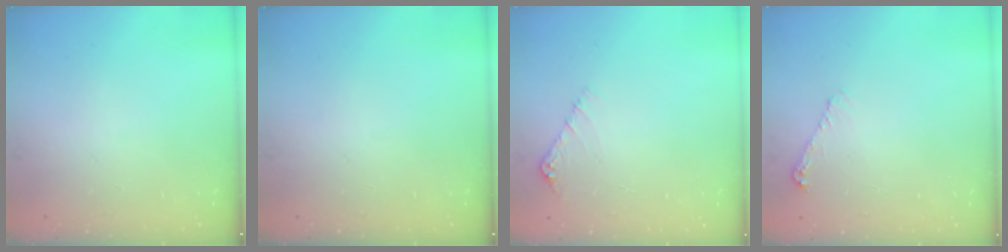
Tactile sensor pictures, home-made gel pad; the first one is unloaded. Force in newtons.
{"total": 0.0}
{"total": 4.3, "press": 4.3, "slide": 0.5}
{"total": 5.3, "press": 5.2, "slide": 0.8}